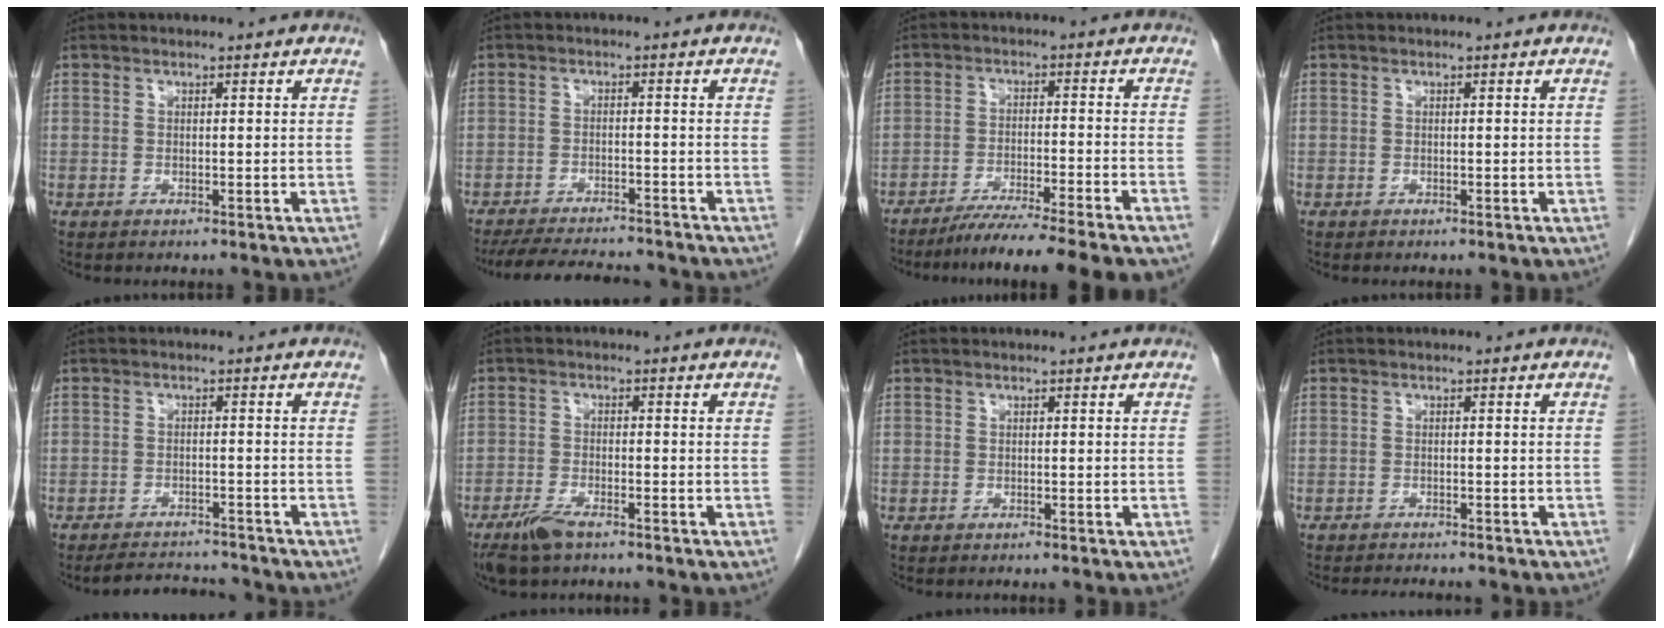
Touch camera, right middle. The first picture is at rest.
{"total": 11.4, "force": [-10.6, 1.8, 3.9], "torque": [-0.064, -0.004, -0.150]}
{"total": 10.6, "force": [-8.8, -1.1, 5.9], "torque": [-0.076, -0.029, -0.136]}
{"total": 0.0}
{"total": 5.1, "force": [-5.1, 0.4, 0.2], "torque": [-0.002, 0.000, -0.082]}
{"total": 4.6, "force": [-3.3, 1.6, 2.7], "torque": [-0.057, -0.005, -0.056]}
{"total": 0.0}
{"total": 5.4, "force": [-5.0, 0.8, 1.8], "torque": [-0.019, -0.007, -0.070]}